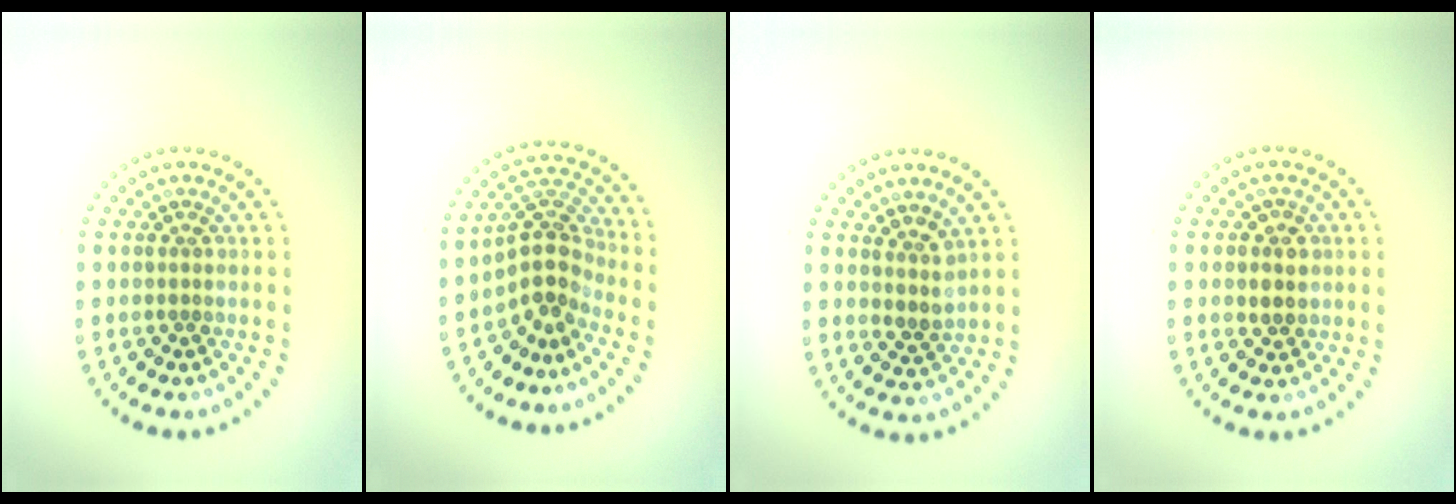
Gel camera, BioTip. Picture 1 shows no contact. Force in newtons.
{"total": 3.5, "press": 2.8, "slide": 2.2}
{"total": 1.9, "press": 1.4, "slide": 1.2}
{"total": 1.9, "press": 1.9, "slide": 0.5}